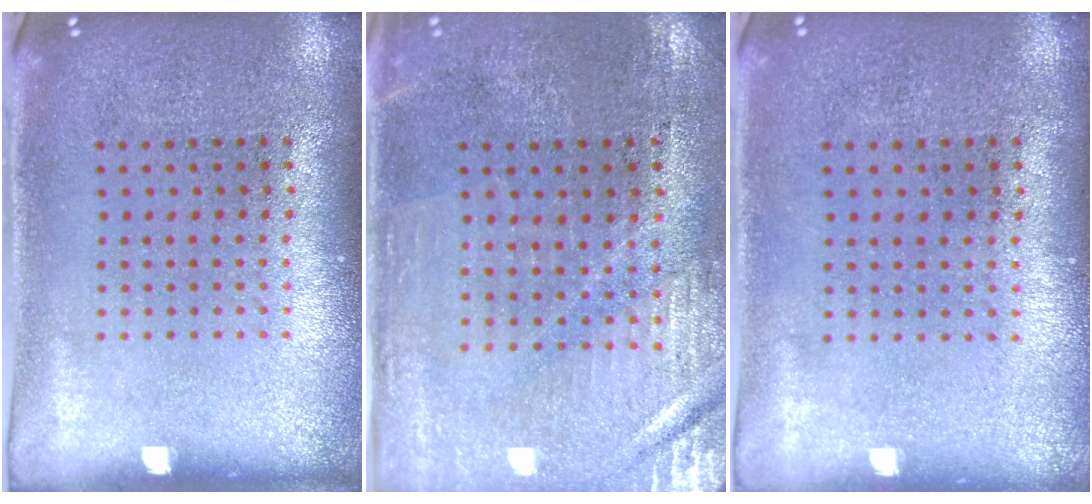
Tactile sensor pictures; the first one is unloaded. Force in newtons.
{"total": 0.7, "press": 0.6, "slide": 0.2}
{"total": 0.0}